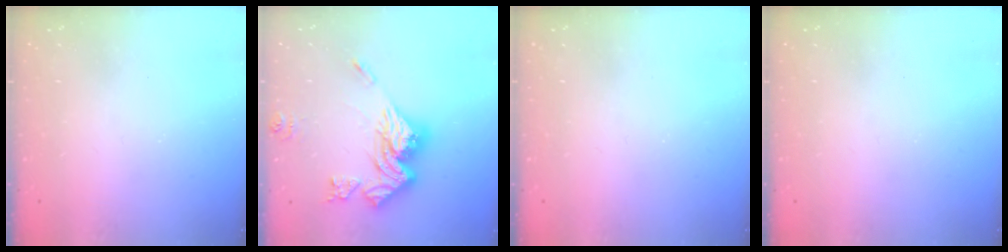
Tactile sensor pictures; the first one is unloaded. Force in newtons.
{"total": 20.1, "press": 19.9, "slide": 2.2}
{"total": 0.0}
{"total": 0.0}